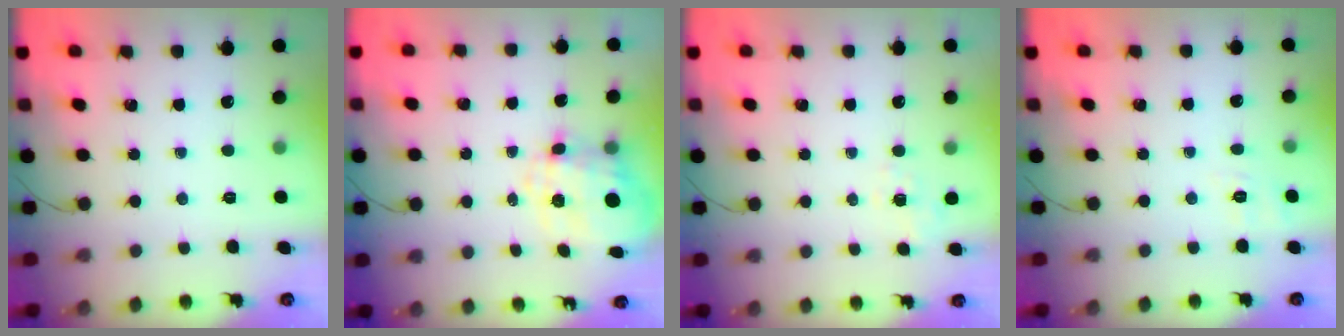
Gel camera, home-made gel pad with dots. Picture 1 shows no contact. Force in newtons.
{"total": 10.7, "press": 10.6, "slide": 1.6}
{"total": 1.7, "press": 0.9, "slide": 1.4}
{"total": 2.5, "press": 1.0, "slide": 2.3}